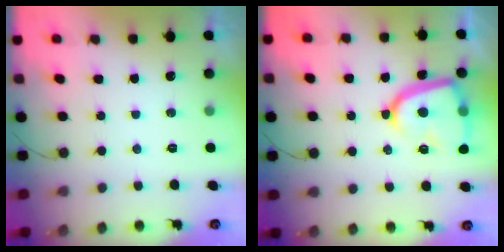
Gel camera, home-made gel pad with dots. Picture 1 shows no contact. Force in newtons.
{"total": 15.6, "press": 15.5, "slide": 1.6}